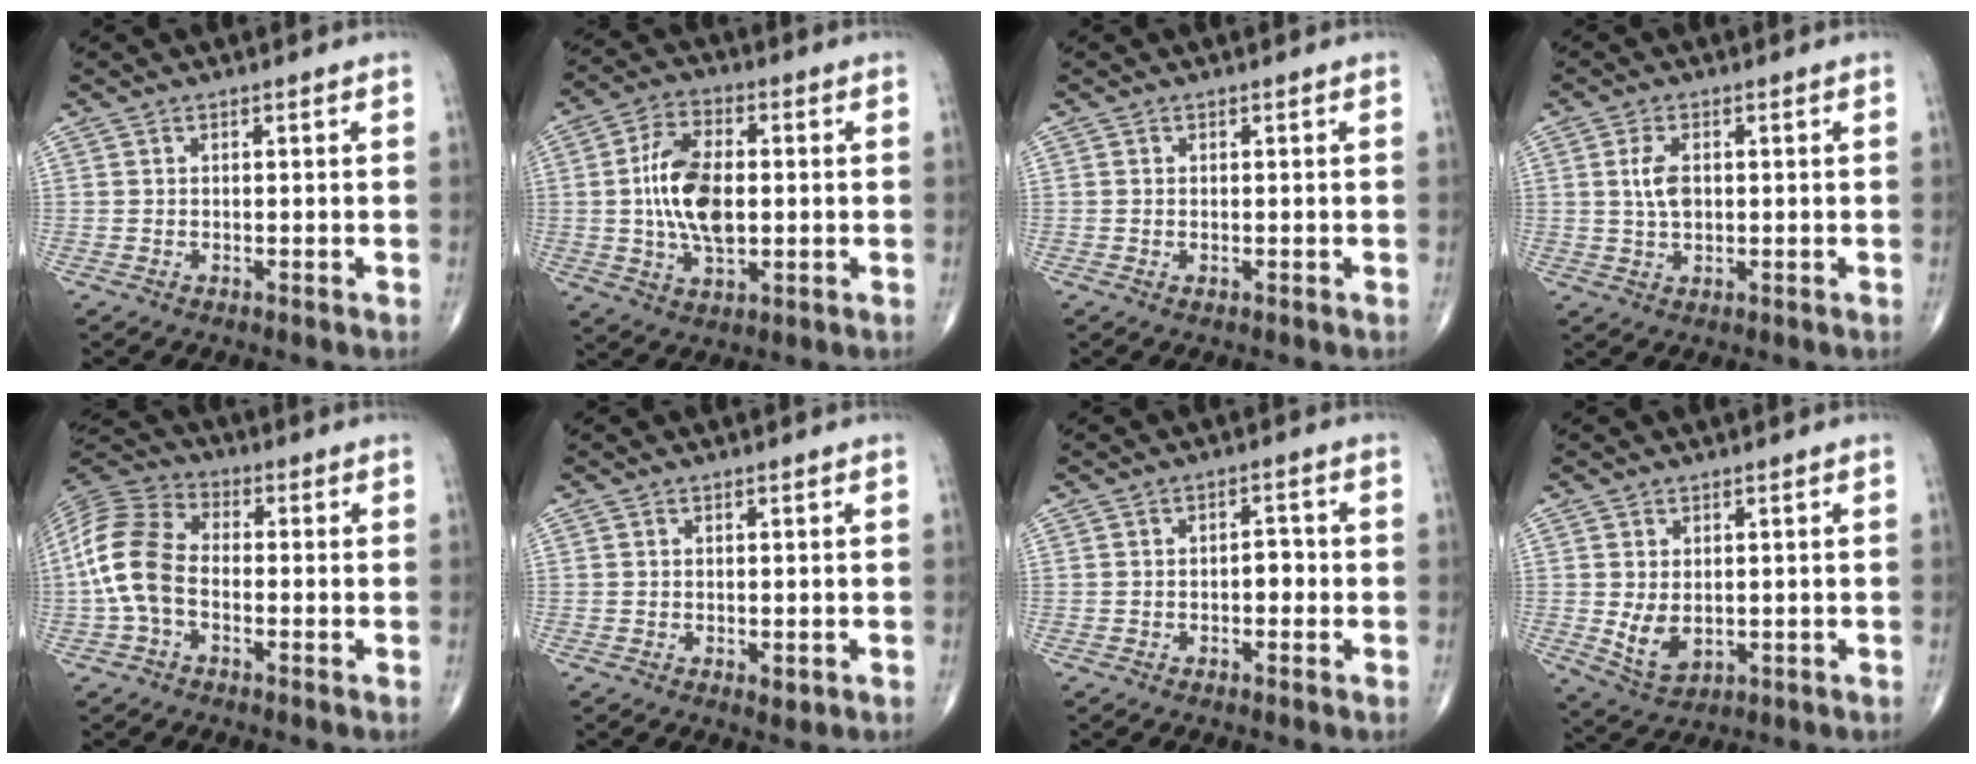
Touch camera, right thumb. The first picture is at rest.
{"total": 12.7, "force": [0.2, 6.8, 10.8], "torque": [-0.197, 0.006, 0.004]}
{"total": 0.0}
{"total": 4.3, "force": [0.7, 2.4, 3.6], "torque": [-0.071, -0.001, 0.014]}
{"total": 12.0, "force": [-1.9, 7.5, 9.2], "torque": [-0.194, 0.033, -0.050]}
{"total": 1.3, "force": [-0.3, 0.8, 1.1], "torque": [-0.013, -0.004, -0.002]}
{"total": 2.7, "force": [-0.6, 1.6, 2.0], "torque": [-0.012, 0.010, -0.013]}
{"total": 5.6, "force": [-0.1, 3.7, 4.2], "torque": [-0.068, -0.013, 0.013]}